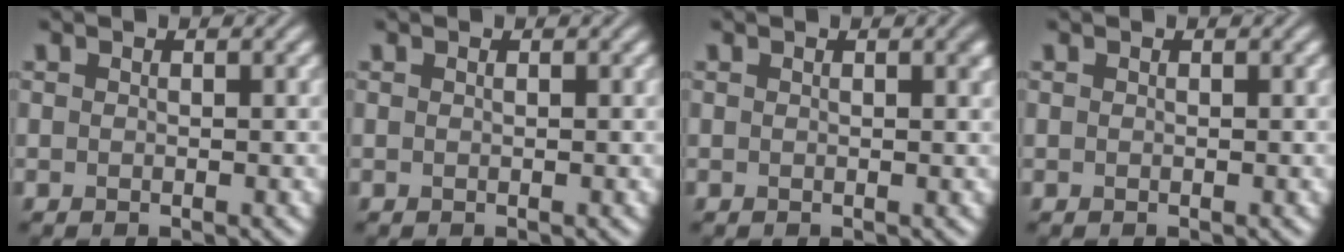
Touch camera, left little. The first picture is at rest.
{"total": 0.0}
{"total": 0.9, "force": [0.3, 0.2, 0.8], "torque": [-0.007, 0.002, 0.004]}
{"total": 0.0}